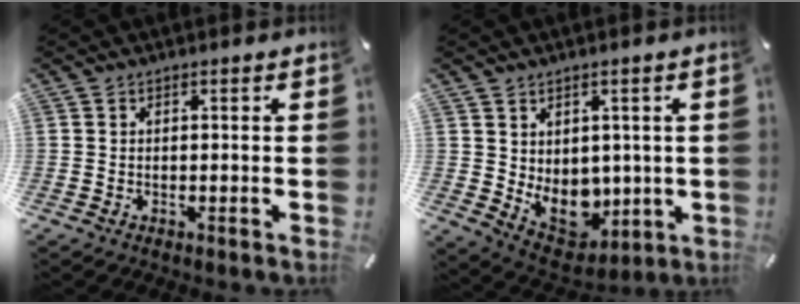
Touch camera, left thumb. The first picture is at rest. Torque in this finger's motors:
{"motor_torque": [0.97, 0.98, 0.48, -0.36, 0.16]}